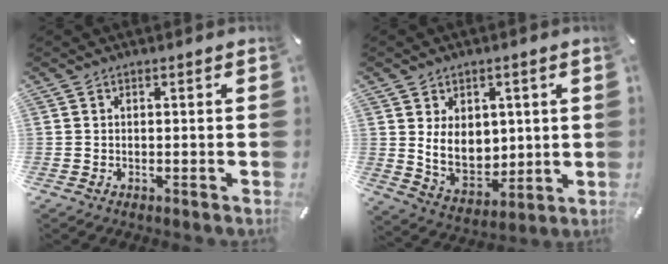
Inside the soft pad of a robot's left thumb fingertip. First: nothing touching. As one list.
[{"total": 9.7, "force": [2.5, 7.7, 5.2], "torque": [-0.103, -0.017, 0.047]}]